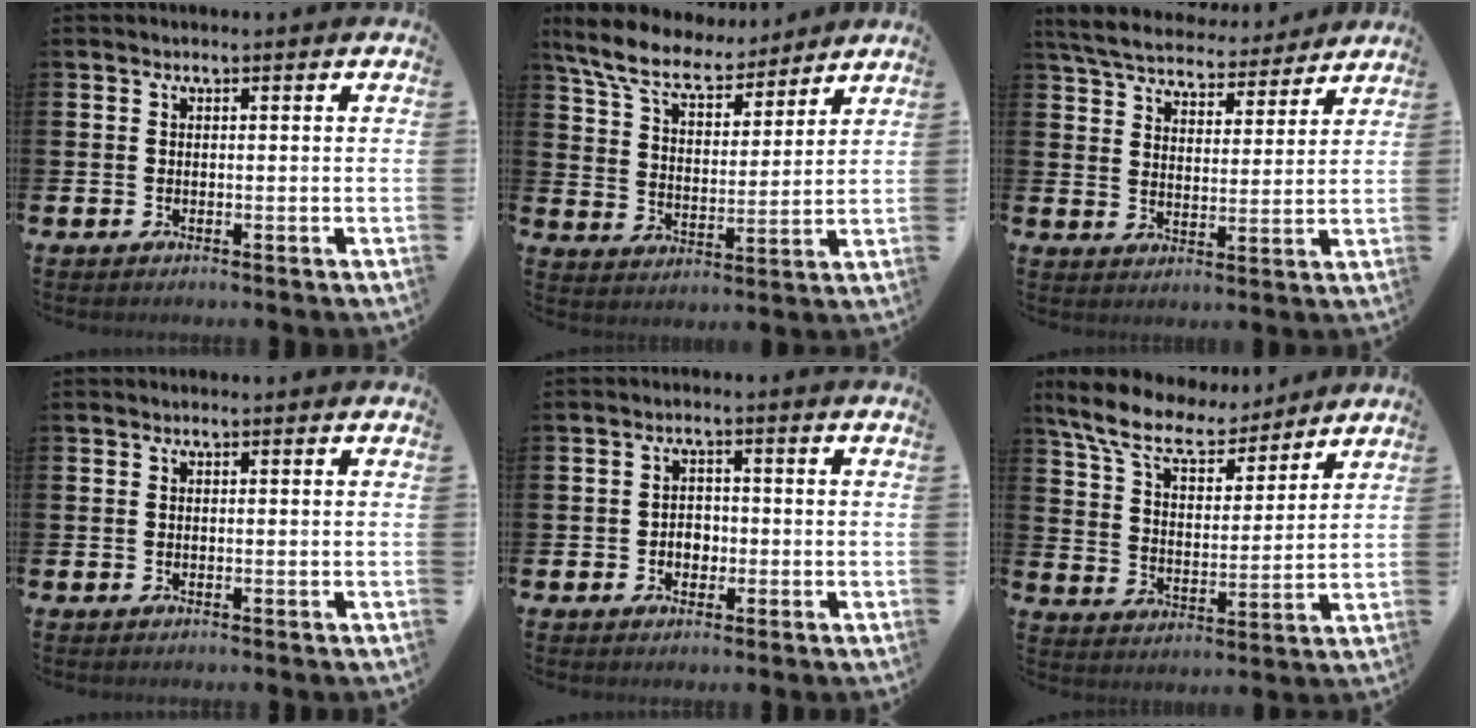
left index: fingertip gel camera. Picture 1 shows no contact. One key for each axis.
{"total": 9.2, "fx": 8.1, "fy": 2.8, "fz": 3.2, "tx": -0.103, "ty": -0.042, "tz": 0.147}
{"total": 6.7, "fx": 6.3, "fy": 1.5, "fz": 1.4, "tx": -0.051, "ty": -0.041, "tz": 0.111}
{"total": 0.0}
{"total": 2.5, "fx": -0.6, "fy": 2.1, "fz": 1.3, "tx": -0.018, "ty": 0.002, "tz": -0.017}
{"total": 9.8, "fx": 8.6, "fy": 3.0, "fz": 3.7, "tx": -0.108, "ty": -0.051, "tz": 0.151}